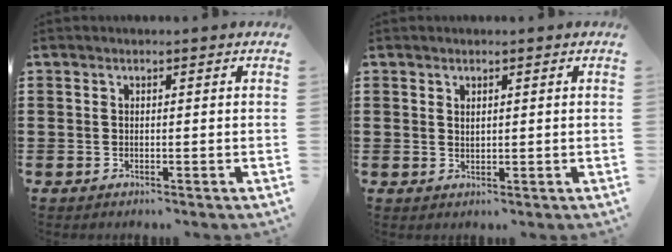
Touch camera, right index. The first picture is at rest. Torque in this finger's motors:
{"motor_torque": [-0.43, 0.69, -0.01, -0.01]}